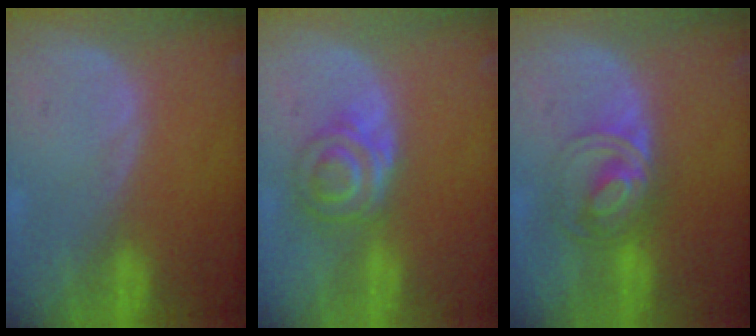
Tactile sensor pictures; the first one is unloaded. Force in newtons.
{"total": 5.6, "press": 5.3, "slide": 1.9}
{"total": 6.8, "press": 5.9, "slide": 3.3}